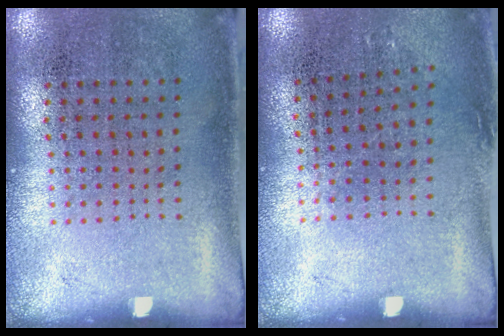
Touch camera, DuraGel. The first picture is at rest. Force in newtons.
{"total": 0.8, "press": 0.6, "slide": 0.5}